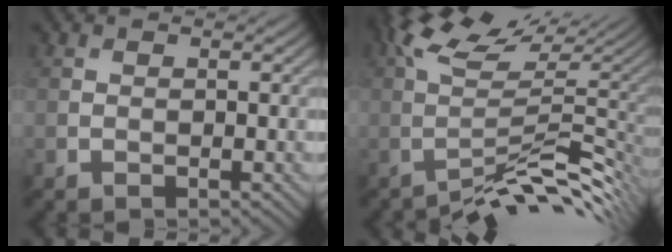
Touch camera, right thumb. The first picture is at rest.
{"total": 9.6, "force": [-2.4, 1.7, 9.1], "torque": [-0.147, 0.022, -0.024]}